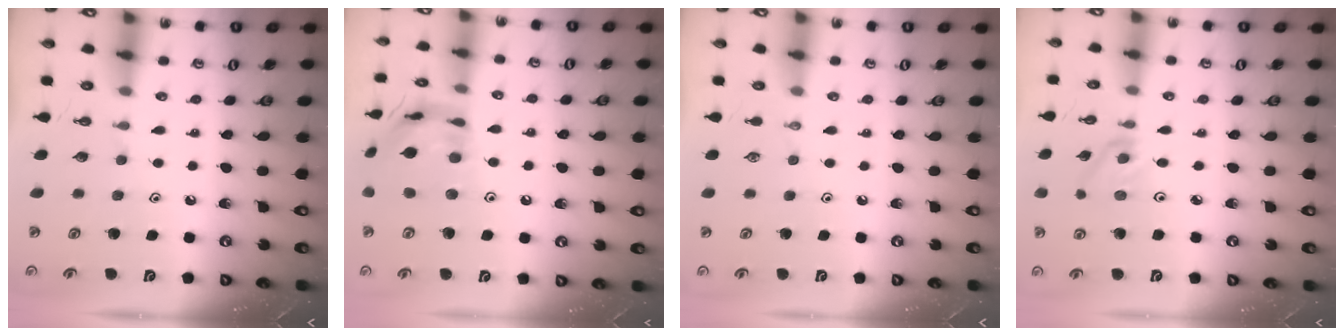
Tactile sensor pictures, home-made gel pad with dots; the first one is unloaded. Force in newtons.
{"total": 16.0, "press": 16.0, "slide": 1.6}
{"total": 0.0}
{"total": 2.6, "press": 2.6, "slide": 0.4}